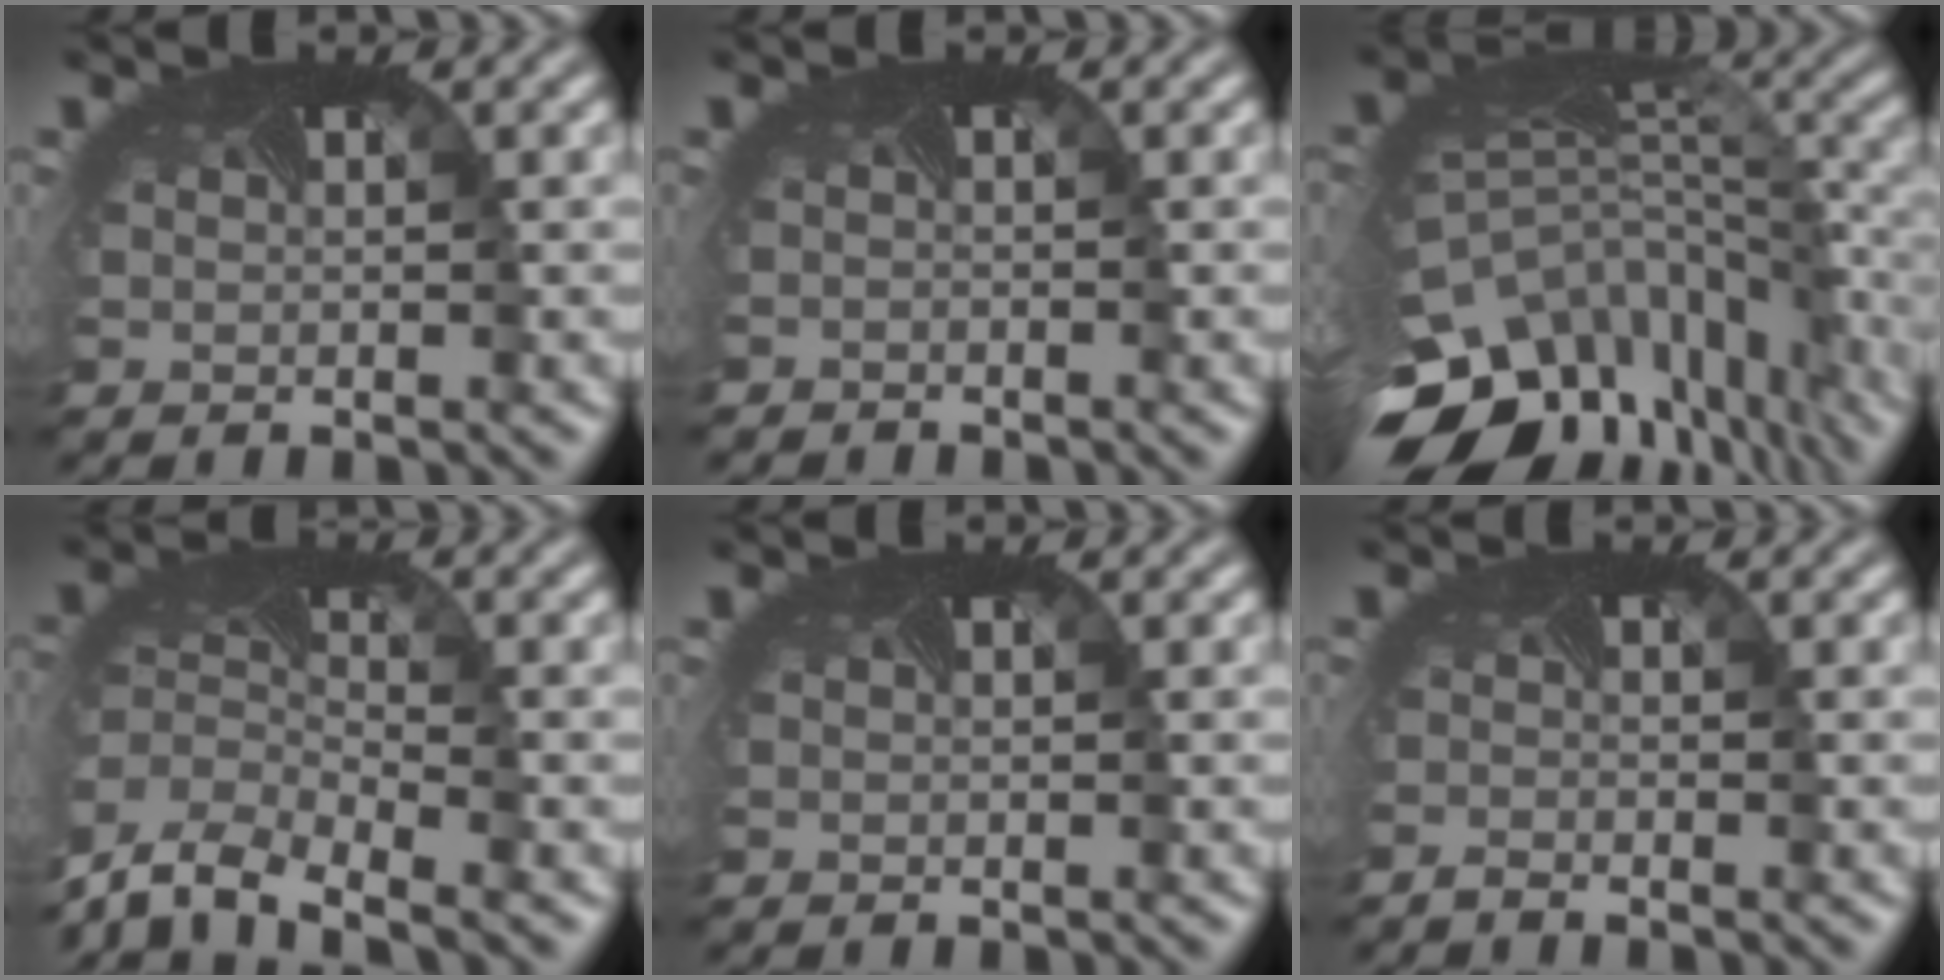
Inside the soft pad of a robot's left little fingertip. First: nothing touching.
{"total": 1.1, "force": [-0.9, -0.1, -0.5], "torque": [0.007, -0.011, -0.018]}
{"total": 15.2, "force": [-8.6, 8.3, 9.4], "torque": [-0.226, -0.055, -0.099]}
{"total": 7.4, "force": [-5.8, 2.8, 3.6], "torque": [-0.091, -0.026, -0.114]}
{"total": 0.0}
{"total": 1.0, "force": [-1.0, -0.3, -0.2], "torque": [-0.002, -0.007, -0.019]}